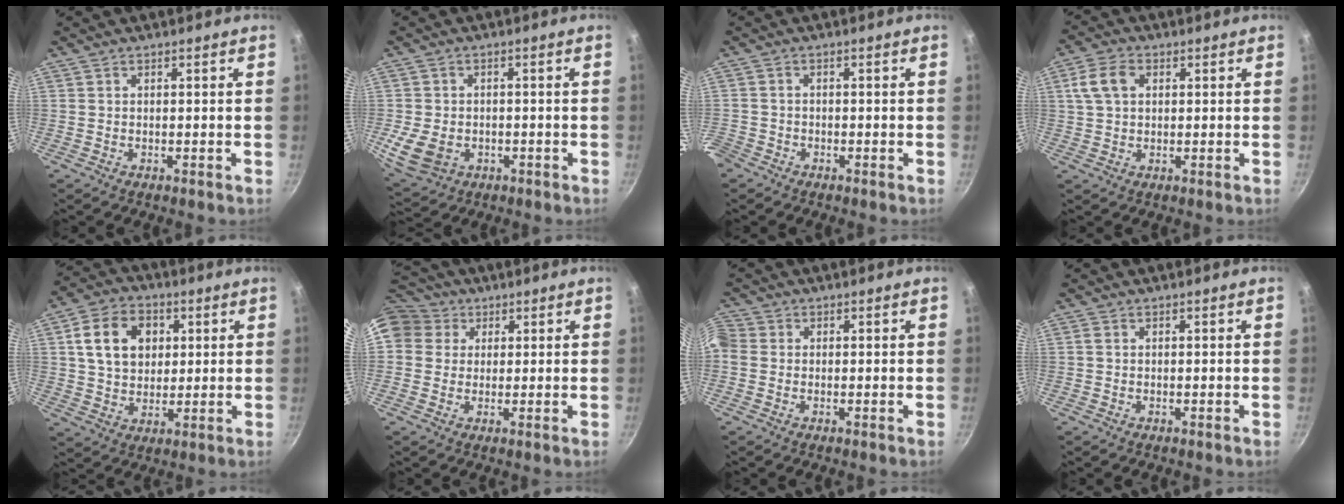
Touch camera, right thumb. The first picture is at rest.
{"total": 8.3, "force": [-1.8, 6.4, 5.0], "torque": [-0.089, 0.003, -0.020]}
{"total": 3.7, "force": [-2.4, 2.7, 1.0], "torque": [-0.030, 0.017, -0.050]}
{"total": 6.5, "force": [1.7, 4.5, 4.4], "torque": [-0.077, 0.010, 0.028]}
{"total": 12.3, "force": [3.2, 9.4, 7.3], "torque": [-0.107, 0.005, 0.050]}
{"total": 12.6, "force": [4.4, 10.7, 5.0], "torque": [-0.093, 0.024, 0.072]}
{"total": 3.0, "force": [-0.3, 2.7, 1.4], "torque": [-0.030, 0.006, -0.019]}
{"total": 0.5, "force": [0.1, 0.4, 0.3], "torque": [-0.007, 0.003, 0.000]}